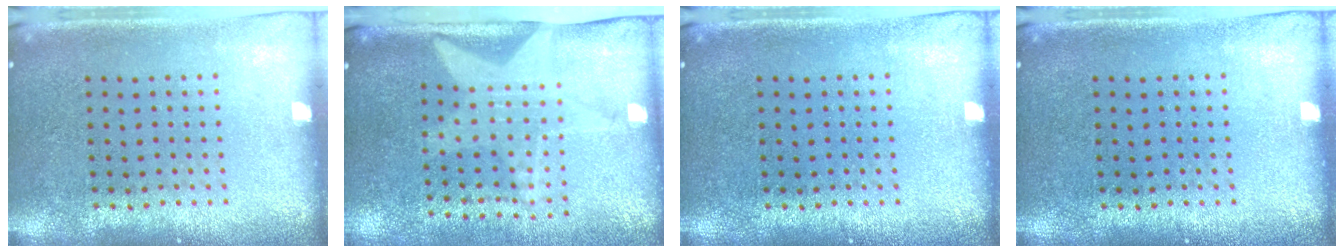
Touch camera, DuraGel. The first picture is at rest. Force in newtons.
{"total": 2.1, "press": 1.5, "slide": 1.4}
{"total": 0.0}
{"total": 0.0}